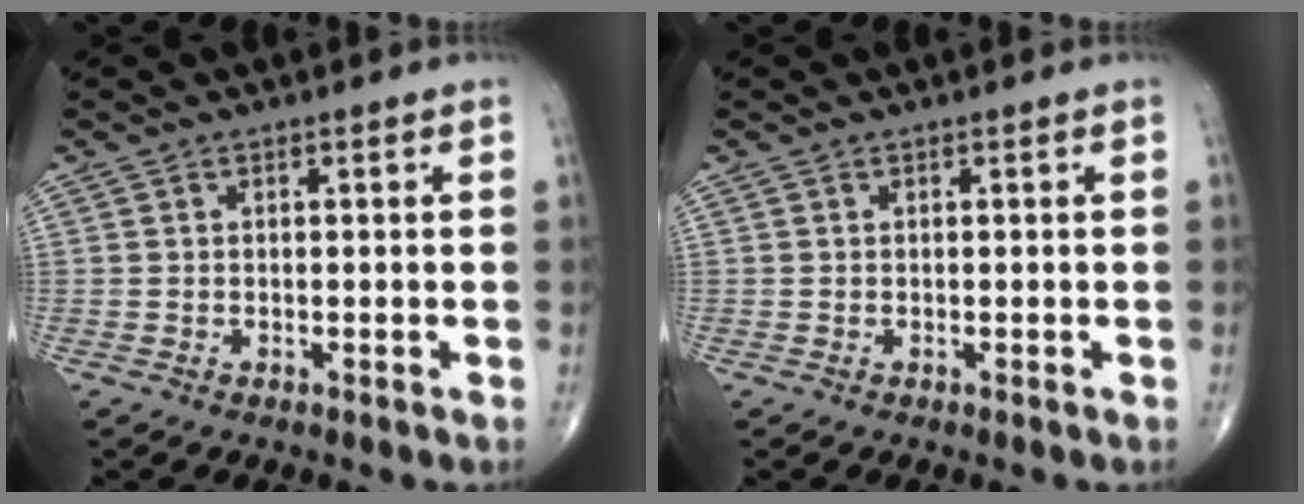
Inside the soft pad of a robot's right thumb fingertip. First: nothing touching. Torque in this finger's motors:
{"motor_torque": [0.01, 0.01, 0.00, 0.01, 0.00]}